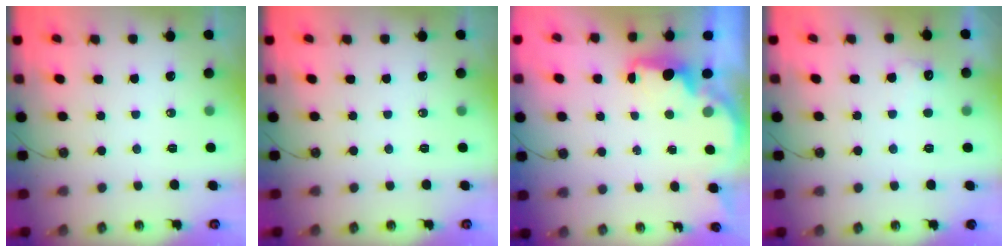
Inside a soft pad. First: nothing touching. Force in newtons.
{"total": 0.0}
{"total": 2.2, "press": 2.1, "slide": 0.8}
{"total": 4.7, "press": 4.5, "slide": 1.3}